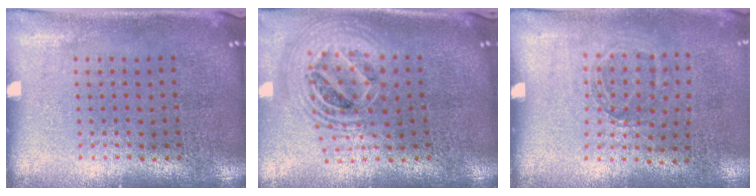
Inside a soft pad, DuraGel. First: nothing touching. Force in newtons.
{"total": 2.2, "press": 1.8, "slide": 1.3}
{"total": 1.1, "press": 0.9, "slide": 0.6}